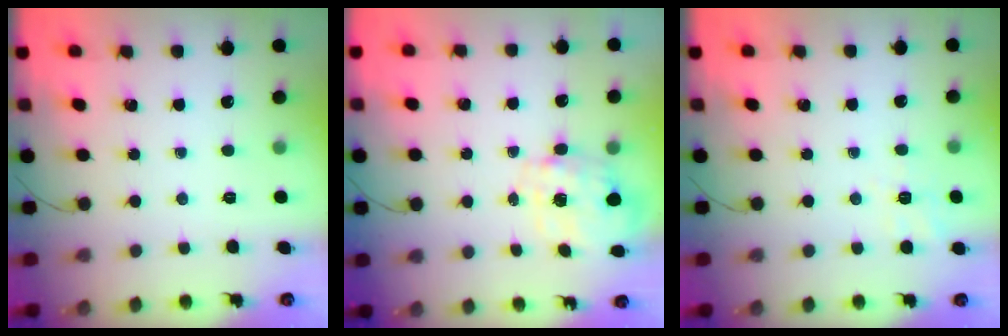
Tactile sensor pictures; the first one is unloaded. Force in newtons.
{"total": 2.7, "press": 2.6, "slide": 0.8}
{"total": 2.2, "press": 0.2, "slide": 2.2}